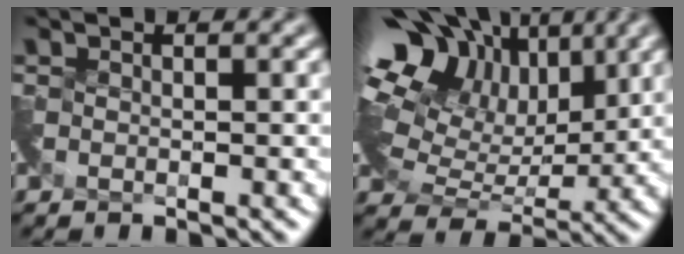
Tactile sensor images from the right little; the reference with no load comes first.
{"total": 13.9, "force": [8.1, 8.3, 7.8], "torque": [-0.175, 0.054, 0.141]}